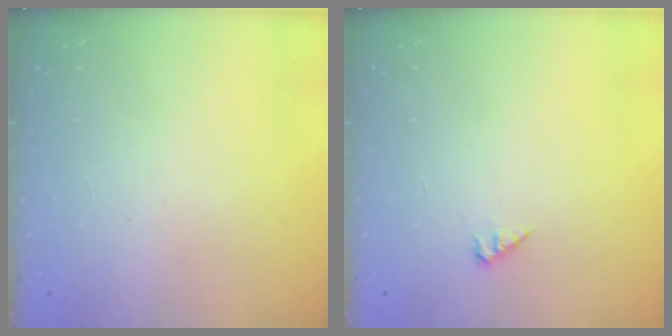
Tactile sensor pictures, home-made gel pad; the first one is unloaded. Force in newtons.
{"total": 1.9, "press": 1.9, "slide": 0.3}